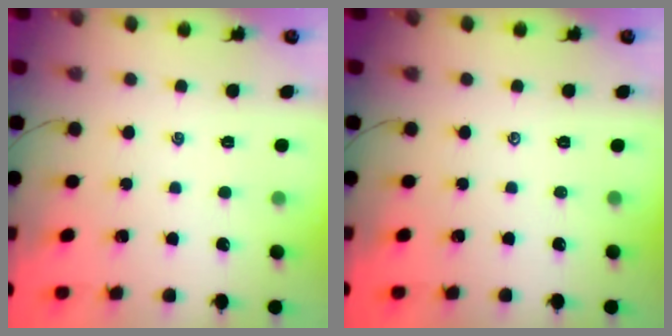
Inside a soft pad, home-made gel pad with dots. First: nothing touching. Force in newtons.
{"total": 0.0}